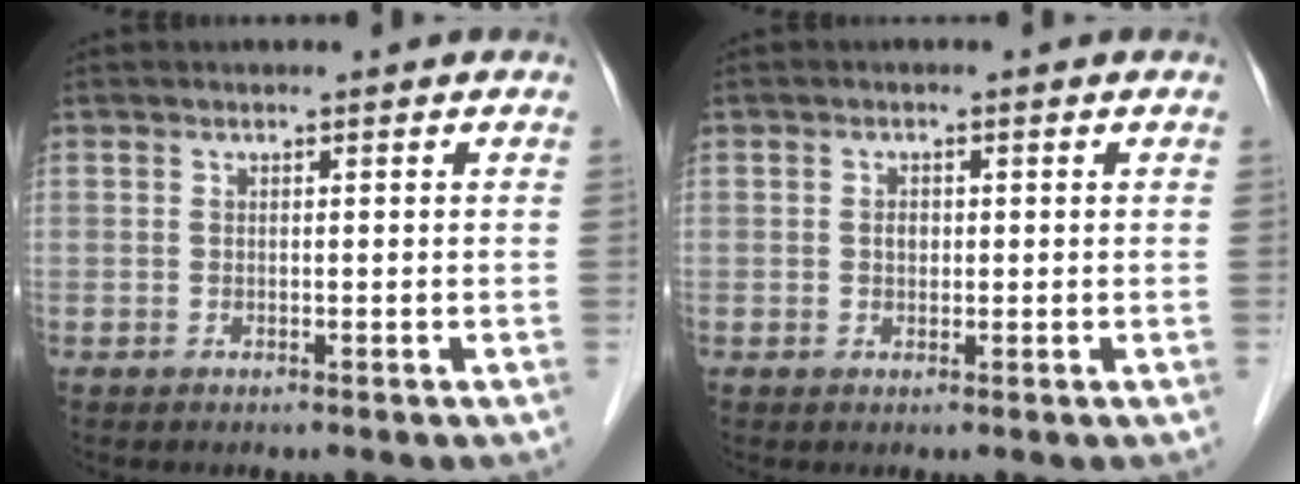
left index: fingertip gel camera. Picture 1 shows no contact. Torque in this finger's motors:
{"motor_torque": [0.71, 0.58, 0.03, 0.00]}